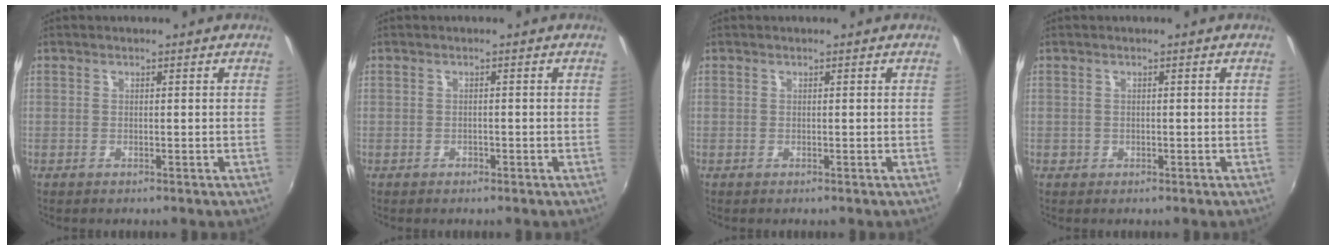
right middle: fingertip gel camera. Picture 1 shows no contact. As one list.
[{"total": 1.0, "force": [-0.7, 0.7, 0.1], "torque": [-0.002, 0.000, -0.011]}, {"total": 0.0}, {"total": 0.9, "force": [-0.4, 0.8, 0.1], "torque": [-0.003, -0.003, -0.005]}]